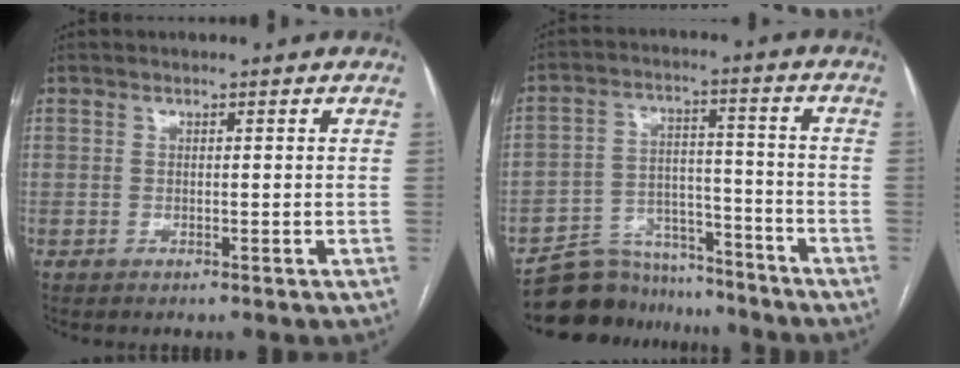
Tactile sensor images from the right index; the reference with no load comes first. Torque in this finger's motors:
{"motor_torque": [-0.23, -0.11, -0.89, -0.21]}